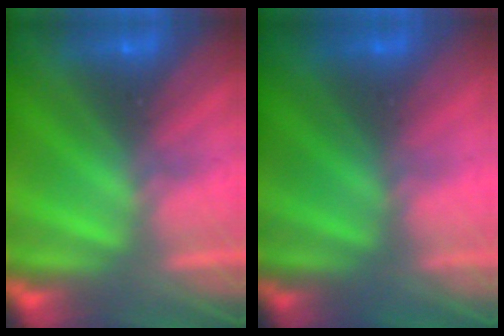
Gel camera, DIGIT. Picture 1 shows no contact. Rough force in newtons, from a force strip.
{"total": 2.4}